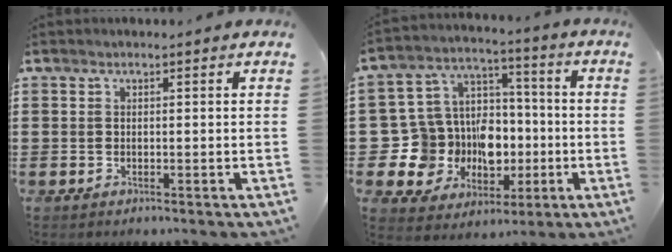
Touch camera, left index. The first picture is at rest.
{"total": 11.8, "force": [-1.8, 10.8, 4.6], "torque": [-0.142, -0.013, -0.021]}